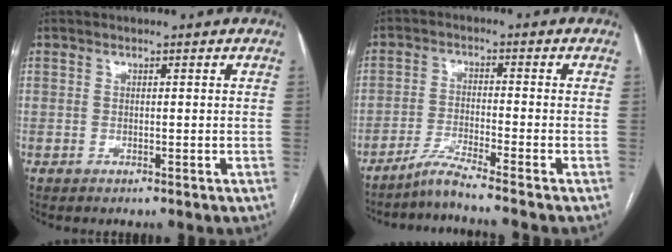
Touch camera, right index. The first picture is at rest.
{"total": 5.0, "force": [-4.3, -1.8, 1.7], "torque": [-0.040, -0.024, -0.085]}